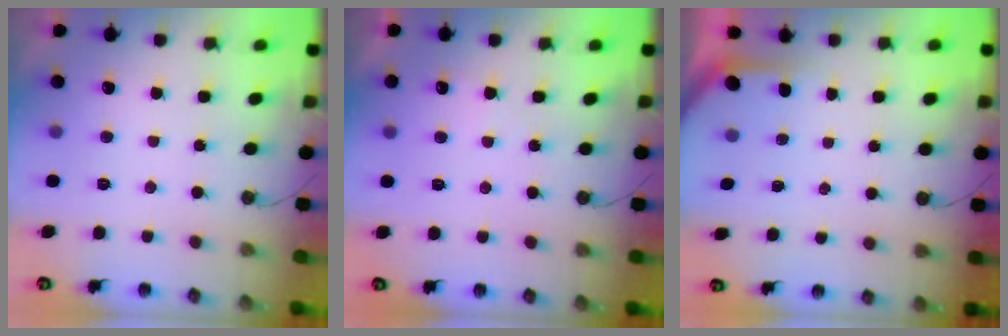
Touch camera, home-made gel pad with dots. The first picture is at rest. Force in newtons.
{"total": 4.3, "press": 4.3, "slide": 0.5}
{"total": 1.9, "press": 1.9, "slide": 0.2}